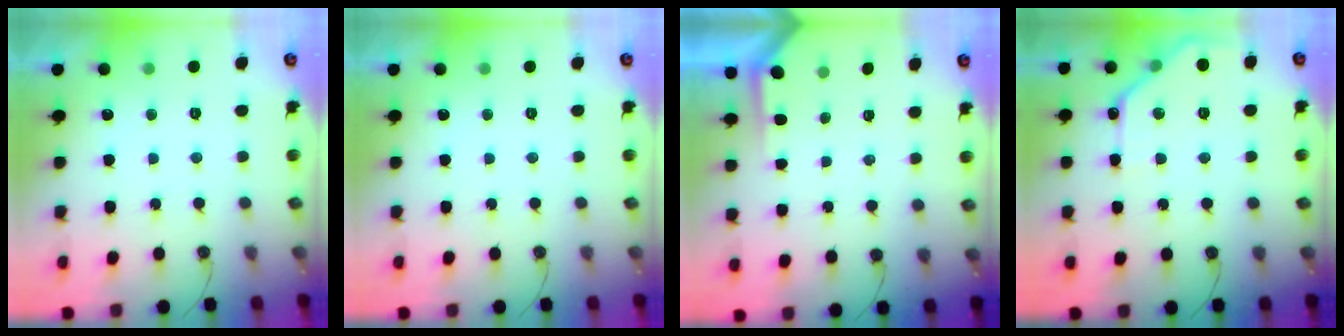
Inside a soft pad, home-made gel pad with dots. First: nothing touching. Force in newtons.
{"total": 0.0}
{"total": 1.9, "press": 1.9, "slide": 0.2}
{"total": 10.5, "press": 10.5, "slide": 0.4}